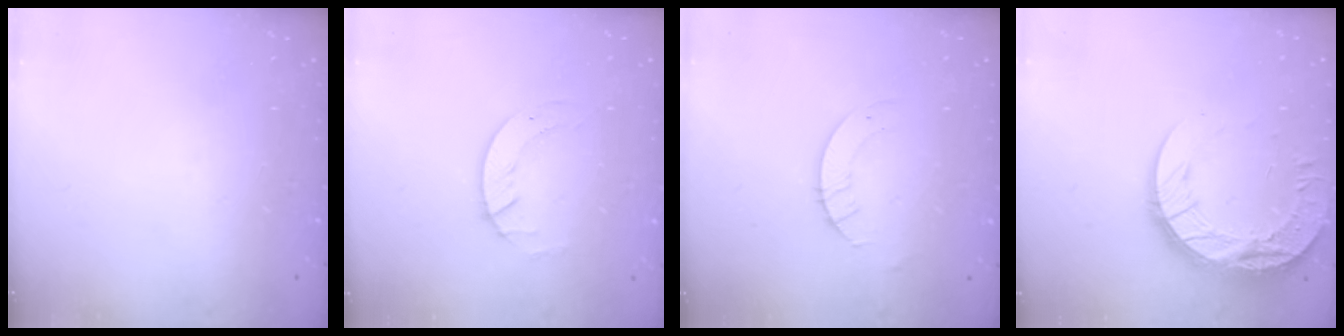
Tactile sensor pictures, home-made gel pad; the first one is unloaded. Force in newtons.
{"total": 3.6, "press": 3.6, "slide": 0.4}
{"total": 3.2, "press": 3.2, "slide": 0.3}
{"total": 16.8, "press": 16.7, "slide": 1.7}